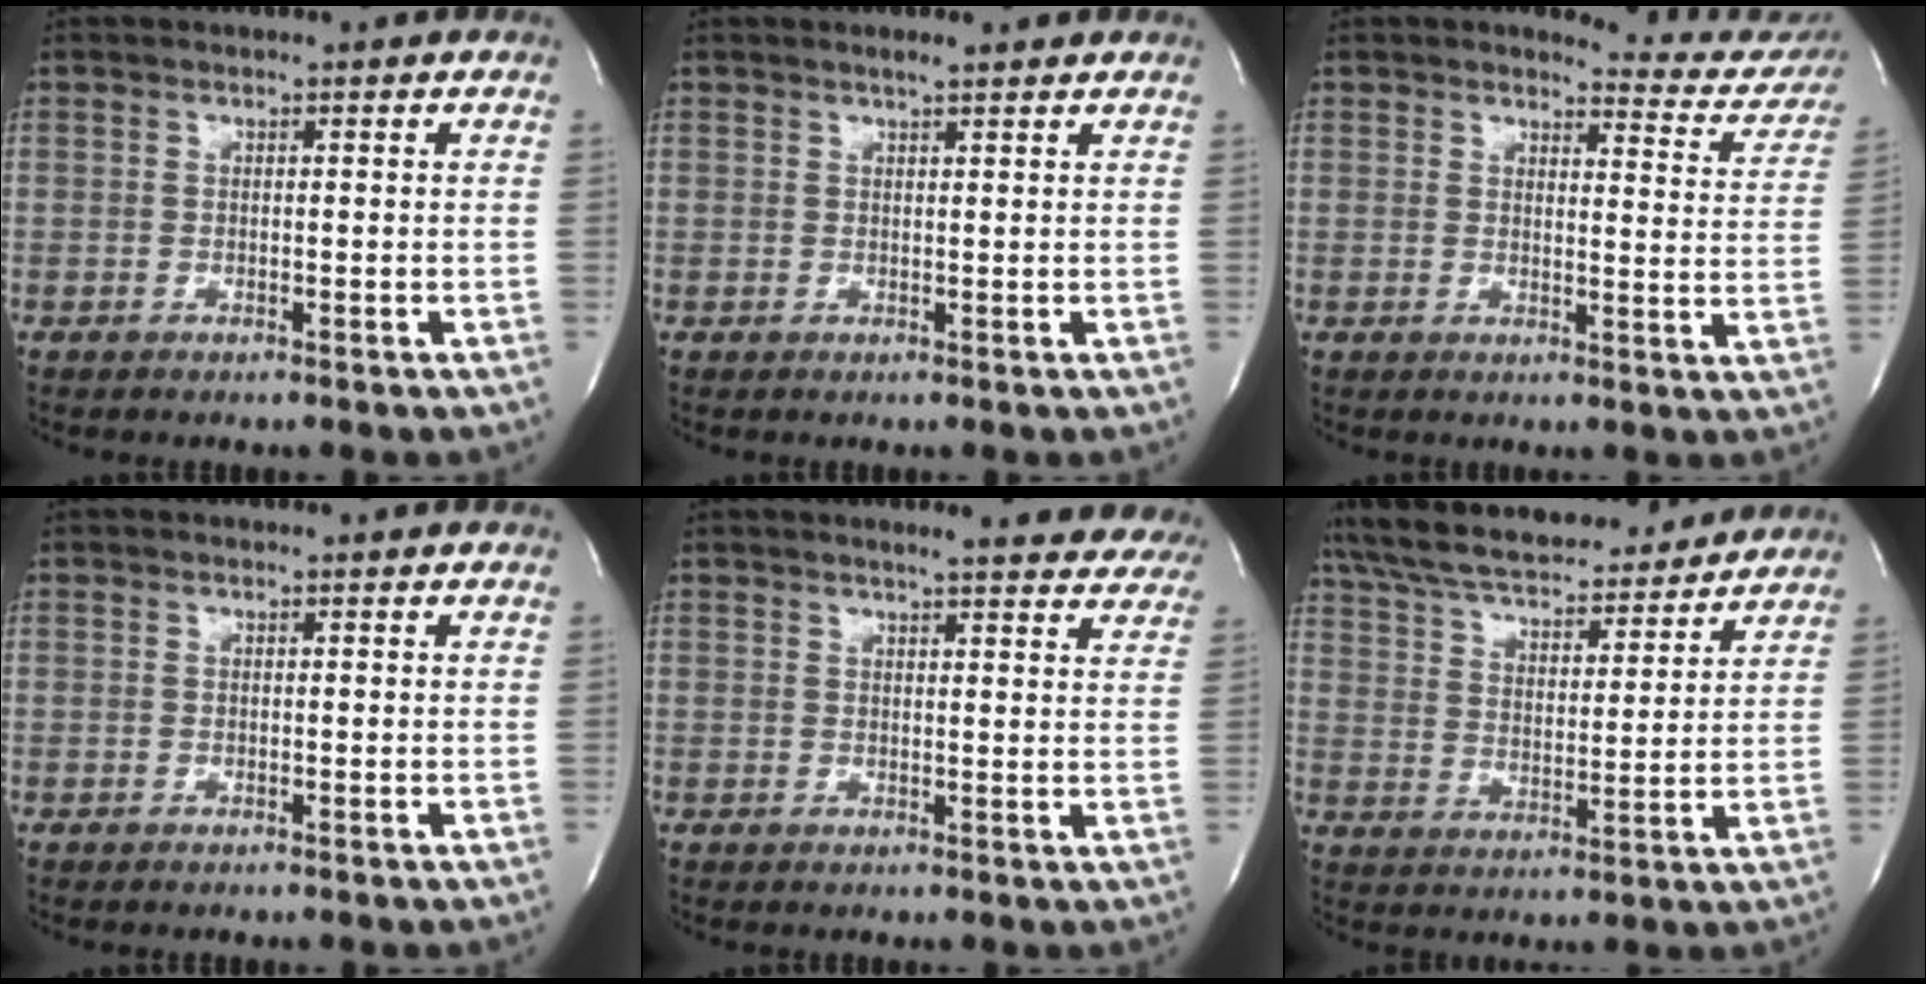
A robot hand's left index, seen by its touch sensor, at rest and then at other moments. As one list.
[{"total": 2.2, "force": [1.8, 0.3, 1.2], "torque": [-0.021, 0.009, 0.026]}, {"total": 9.7, "force": [9.5, 1.9, 0.6], "torque": [0.018, -0.059, 0.081]}, {"total": 0.0}, {"total": 13.4, "force": [12.4, 2.3, 4.5], "torque": [-0.038, -0.011, 0.127]}, {"total": 20.4, "force": [18.2, 4.6, 7.8], "torque": [-0.145, 0.026, 0.280]}]